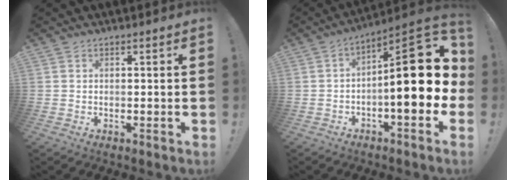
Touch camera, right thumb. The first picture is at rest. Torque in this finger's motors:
{"motor_torque": [2.15, 2.90, 1.57, -1.20, 0.11]}